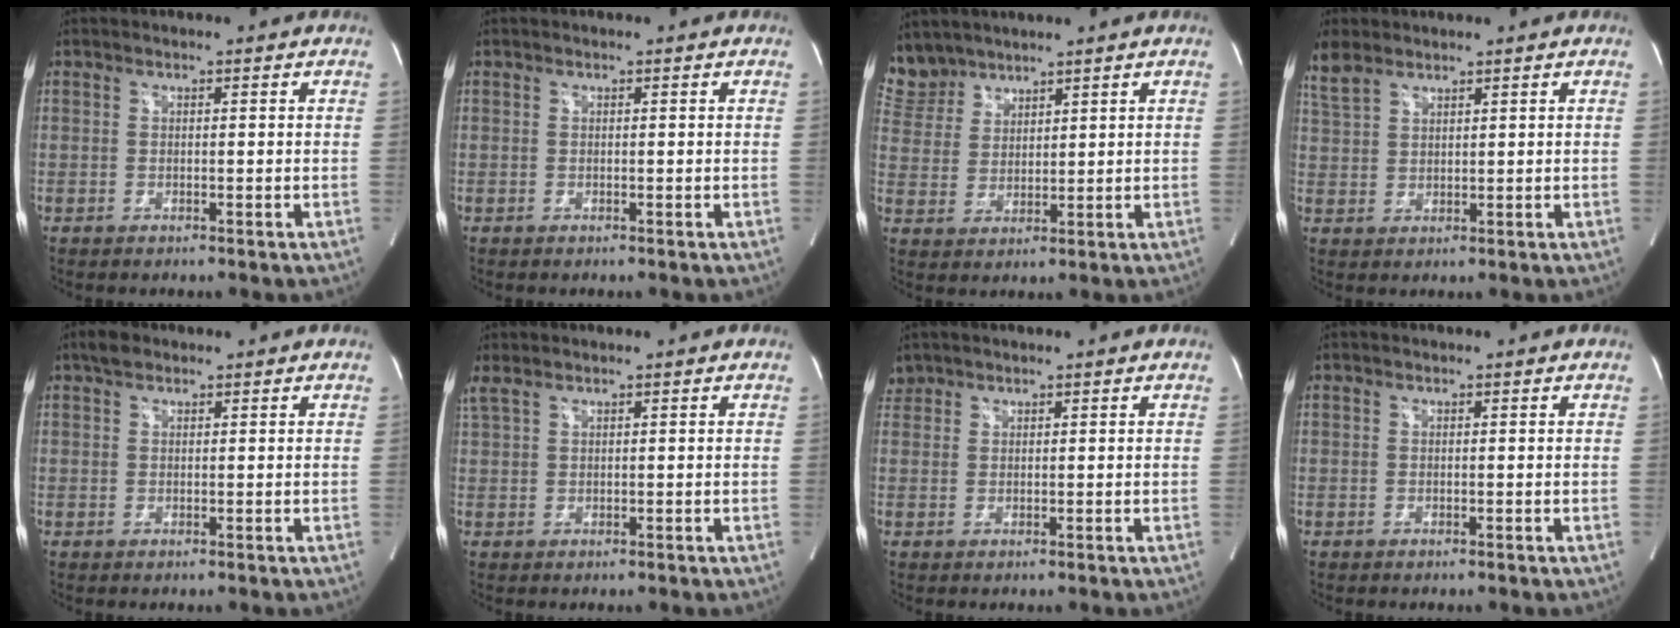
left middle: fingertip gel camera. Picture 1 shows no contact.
{"total": 0.0}
{"total": 6.7, "force": [6.1, 2.8, 0.0], "torque": [-0.006, 0.009, 0.135]}
{"total": 4.8, "force": [3.9, 2.0, 1.9], "torque": [-0.055, 0.017, 0.091]}
{"total": 1.8, "force": [1.3, 1.0, 0.7], "torque": [-0.017, 0.012, 0.021]}
{"total": 1.9, "force": [1.6, 0.4, 0.9], "torque": [-0.039, 0.022, 0.045]}
{"total": 1.9, "force": [1.6, 1.1, -0.2], "torque": [0.004, 0.013, 0.030]}
{"total": 0.0}